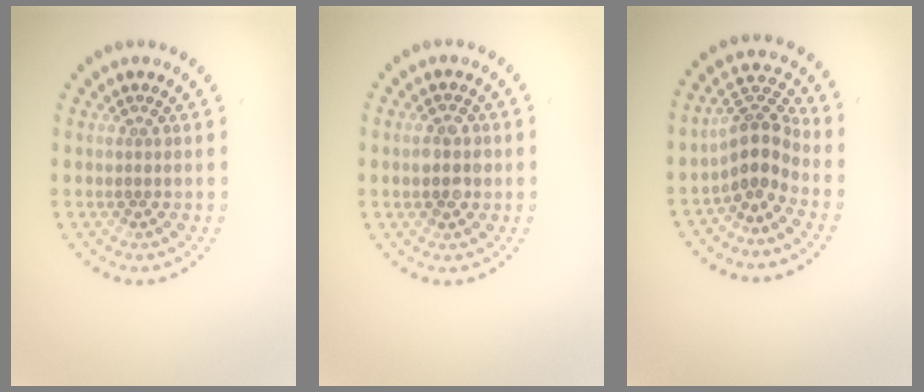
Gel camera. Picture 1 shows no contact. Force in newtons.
{"total": 2.4, "press": 2.4, "slide": 0.2}
{"total": 3.8, "press": 3.0, "slide": 2.4}